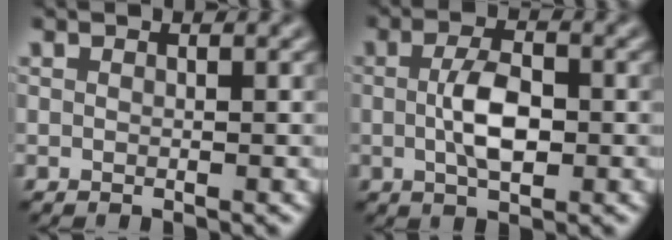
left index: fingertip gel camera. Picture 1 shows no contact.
{"total": 4.1, "force": [-0.2, 1.8, 3.6], "torque": [-0.073, 0.002, -0.004]}